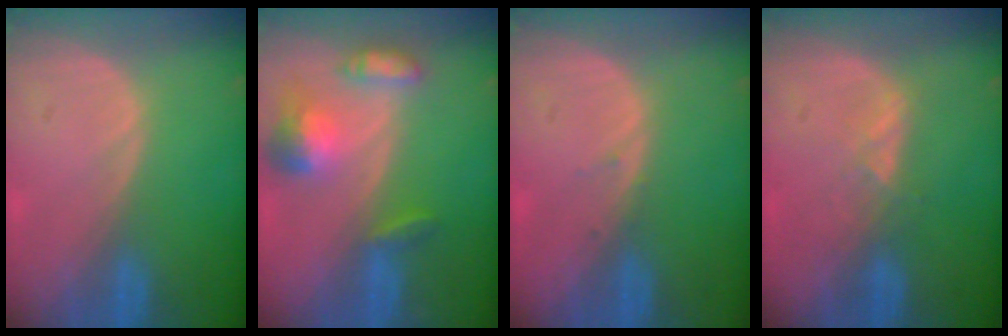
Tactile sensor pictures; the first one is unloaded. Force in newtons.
{"total": 7.0, "press": 6.5, "slide": 2.6}
{"total": 0.7, "press": 0.4, "slide": 0.5}
{"total": 2.0, "press": 2.0, "slide": 0.3}